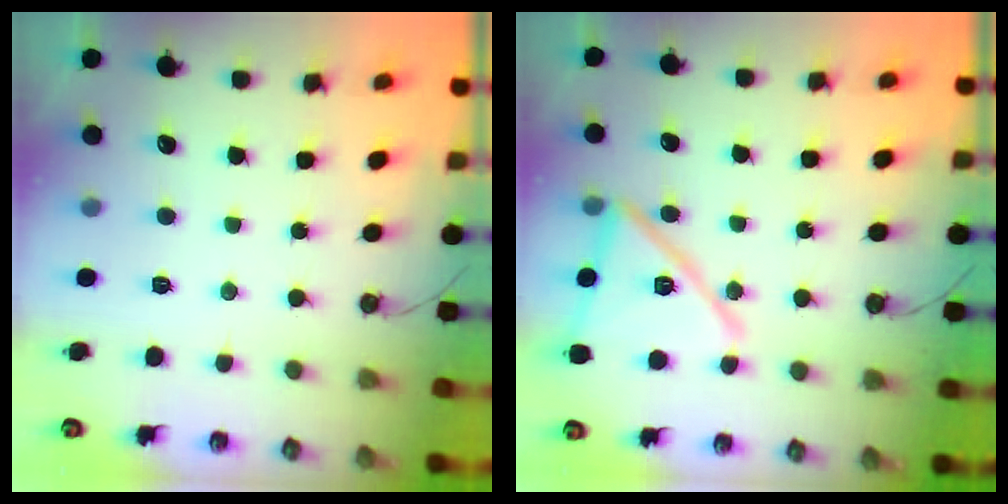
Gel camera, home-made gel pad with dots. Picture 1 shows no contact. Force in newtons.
{"total": 17.2, "press": 16.3, "slide": 5.7}